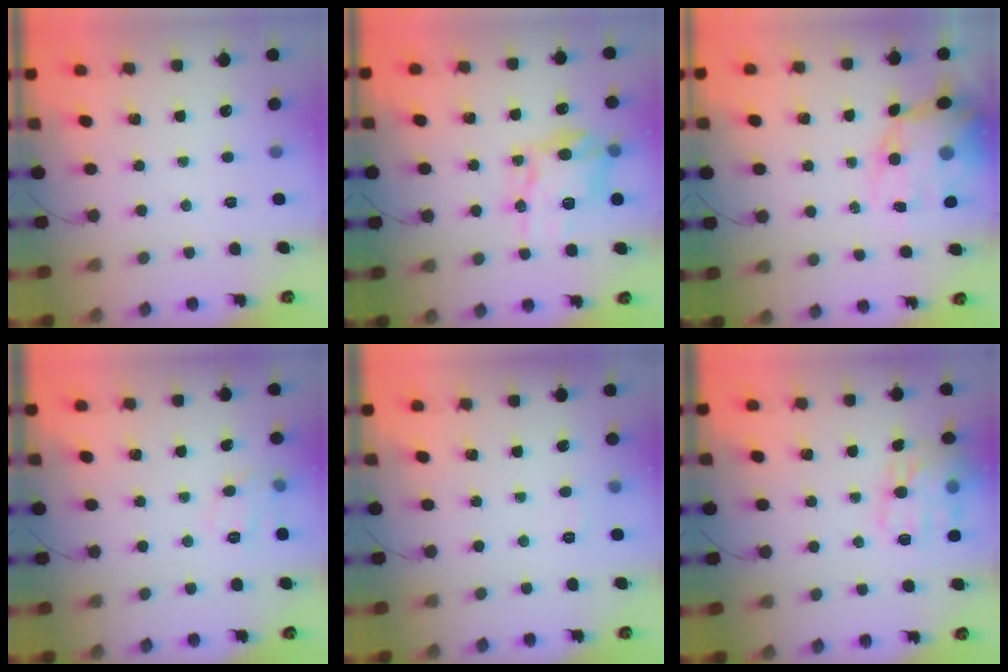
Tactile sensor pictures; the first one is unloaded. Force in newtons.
{"total": 15.8, "press": 15.7, "slide": 0.6}
{"total": 14.2, "press": 13.8, "slide": 3.5}
{"total": 8.5, "press": 8.4, "slide": 1.5}
{"total": 4.3, "press": 4.1, "slide": 1.2}
{"total": 14.9, "press": 14.9, "slide": 0.7}